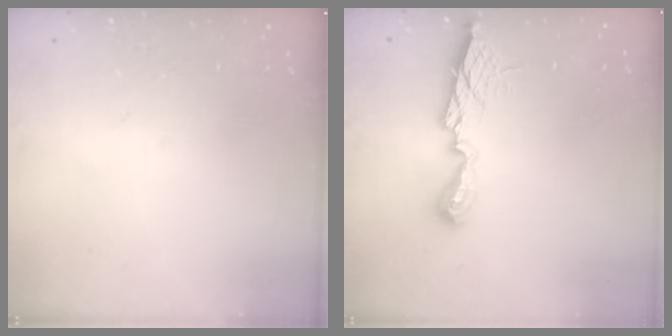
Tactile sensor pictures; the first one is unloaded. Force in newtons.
{"total": 10.6, "press": 10.6, "slide": 0.6}